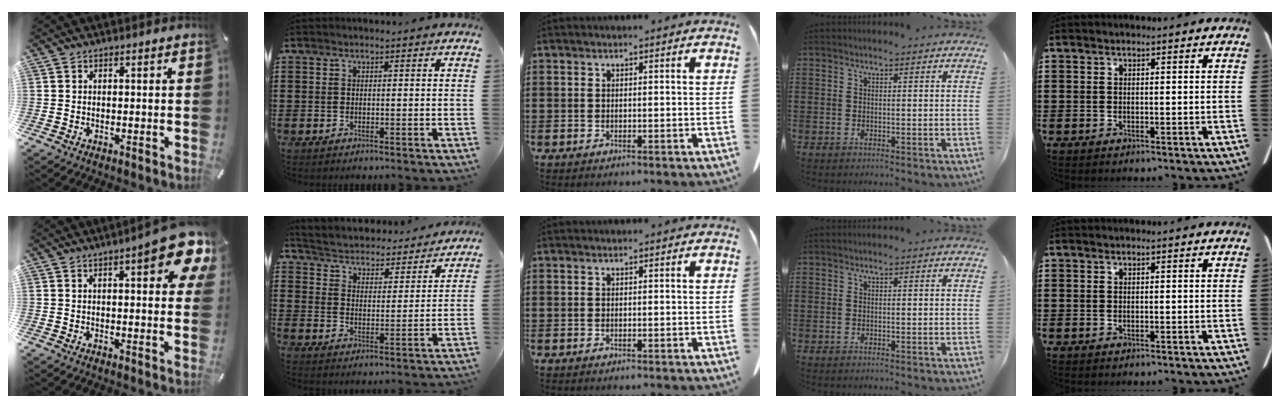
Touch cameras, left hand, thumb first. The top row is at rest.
{"thumb": {"total": 12.0, "force": [5.3, 3.5, 10.1], "torque": [-0.128, -0.024, 0.084]}, "index": {"total": 3.2, "force": [3.2, 0.2, 0.1], "torque": [-0.024, -0.033, 0.044]}}